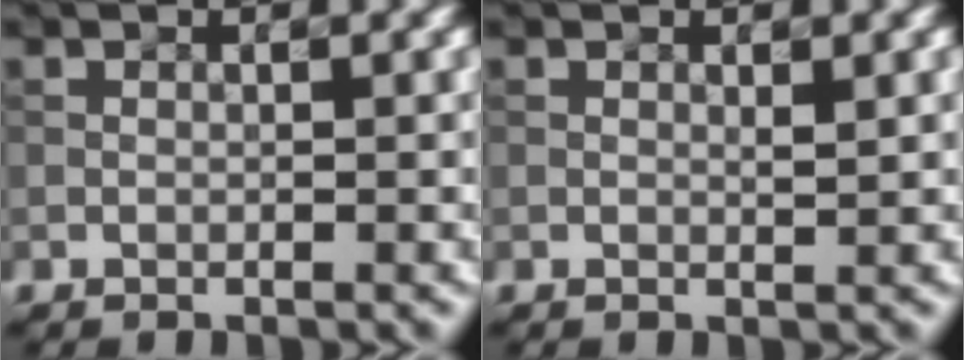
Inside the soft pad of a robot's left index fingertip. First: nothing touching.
{"total": 0.7, "force": [0.3, 0.1, 0.6], "torque": [-0.011, 0.000, 0.003]}